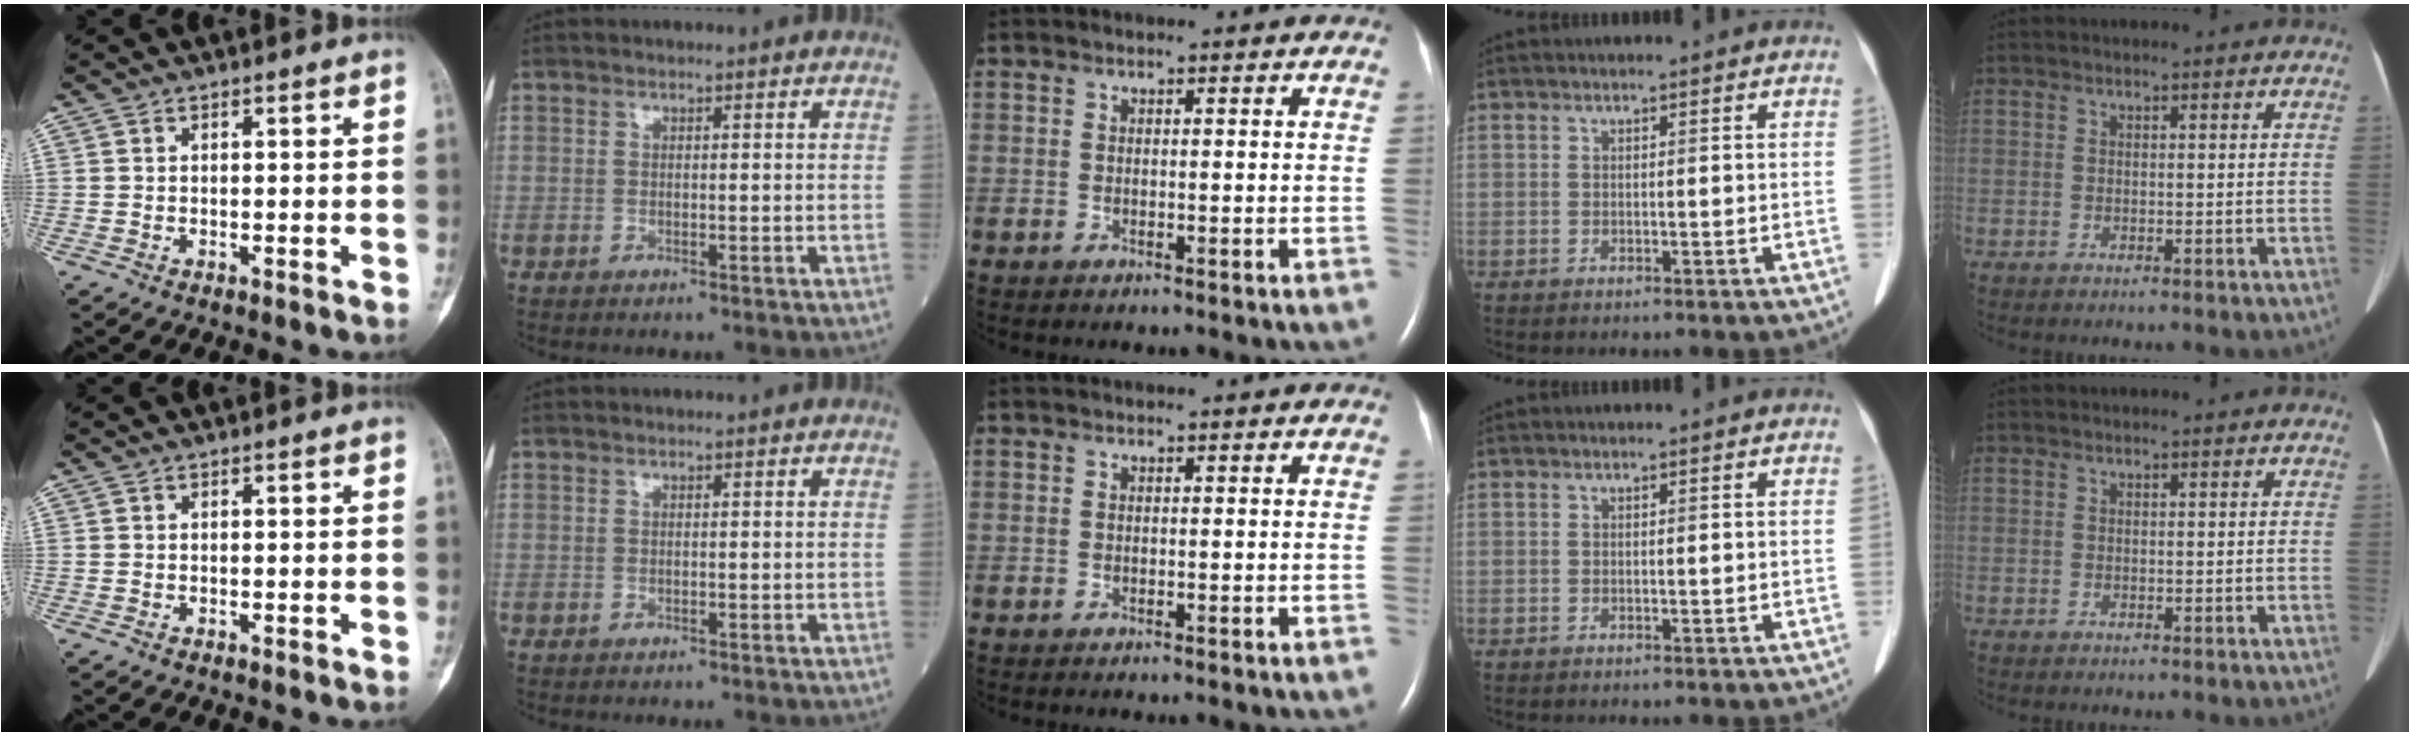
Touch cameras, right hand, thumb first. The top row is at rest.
{}